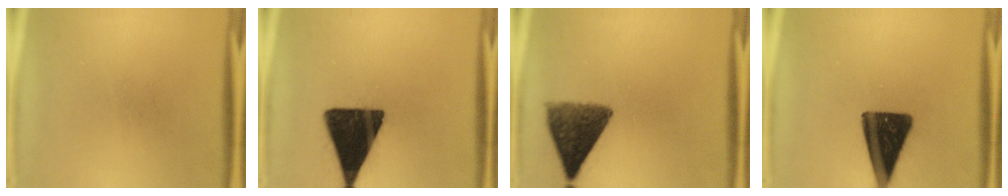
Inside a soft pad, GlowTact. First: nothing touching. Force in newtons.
{"total": 18.1}
{"total": 9.5}
{"total": 15.2}